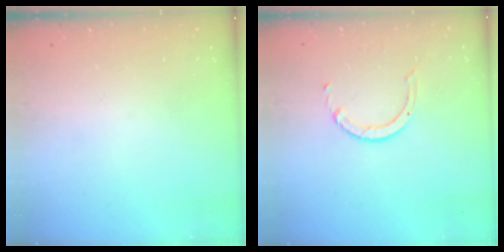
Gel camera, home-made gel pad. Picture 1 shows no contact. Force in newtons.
{"total": 2.5, "press": 2.5, "slide": 0.2}